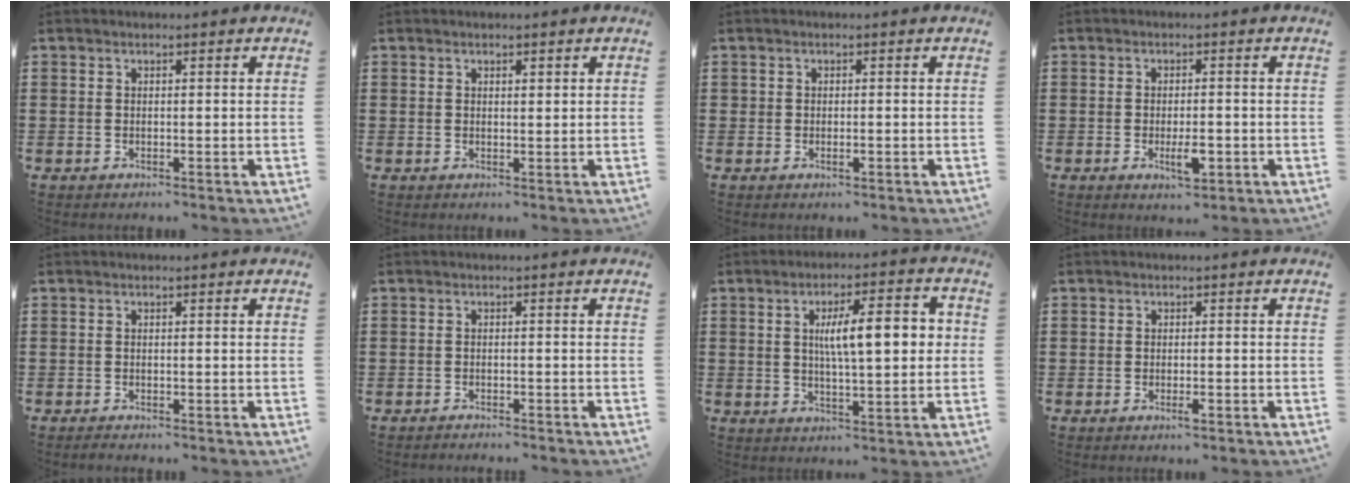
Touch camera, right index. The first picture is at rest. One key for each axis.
{"total": 0.7, "fx": 0.5, "fy": 0.3, "fz": 0.4, "tx": -0.009, "ty": 0.002, "tz": 0.009}
{"total": 0.9, "fx": -0.3, "fy": 0.5, "fz": 0.6, "tx": -0.012, "ty": -0.001, "tz": -0.005}
{"total": 3.9, "fx": -1.2, "fy": 1.5, "fz": 3.4, "tx": -0.063, "ty": 0.002, "tz": -0.022}
{"total": 0.5, "fx": -0.5, "fy": -0.1, "fz": 0.2, "tx": -0.005, "ty": -0.005, "tz": -0.009}
{"total": 1.0, "fx": -1.0, "fy": -0.1, "fz": 0.1, "tx": -0.004, "ty": -0.001, "tz": -0.019}
{"total": 9.3, "fx": 1.6, "fy": 2.7, "fz": 8.8, "tx": -0.150, "ty": 0.003, "tz": 0.021}
{"total": 1.4, "fx": -0.8, "fy": 0.4, "fz": 1.1, "tx": -0.021, "ty": -0.003, "tz": -0.013}